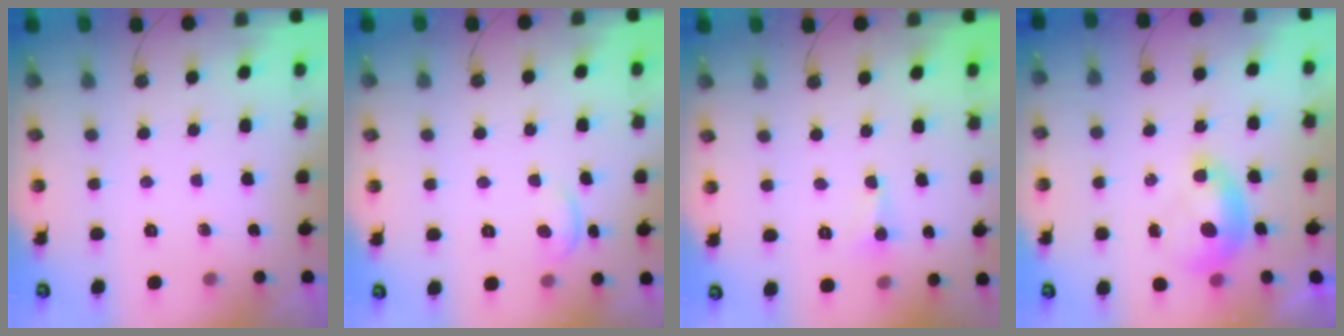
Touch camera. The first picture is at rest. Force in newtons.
{"total": 0.7, "press": 0.5, "slide": 0.4}
{"total": 0.9, "press": 0.9, "slide": 0.2}
{"total": 1.8, "press": 1.7, "slide": 0.7}